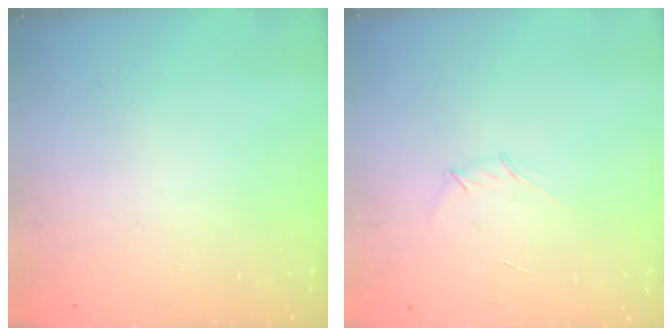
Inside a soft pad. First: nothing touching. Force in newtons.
{"total": 3.5, "press": 3.4, "slide": 0.8}